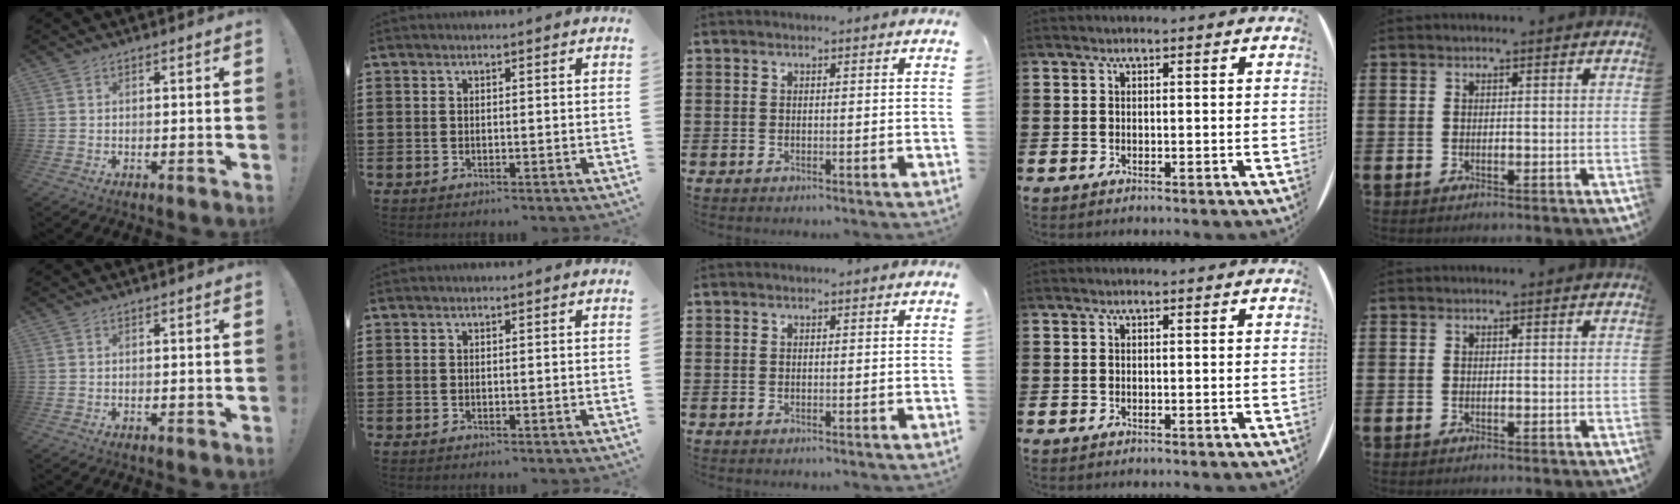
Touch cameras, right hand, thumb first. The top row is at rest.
{}